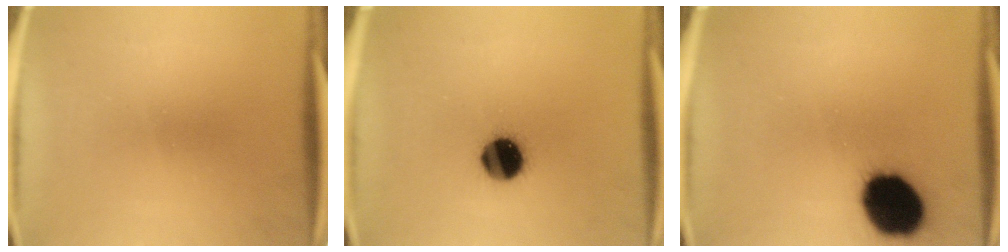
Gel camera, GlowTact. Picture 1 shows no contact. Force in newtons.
{"total": 10.4}
{"total": 17.9}